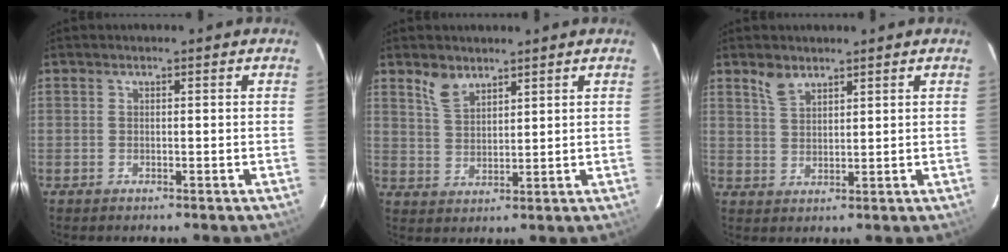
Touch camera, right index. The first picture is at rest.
{"total": 5.0, "force": [3.7, 2.4, 2.5], "torque": [-0.044, 0.005, 0.076]}
{"total": 3.9, "force": [2.9, 1.9, 1.8], "torque": [-0.033, 0.004, 0.058]}